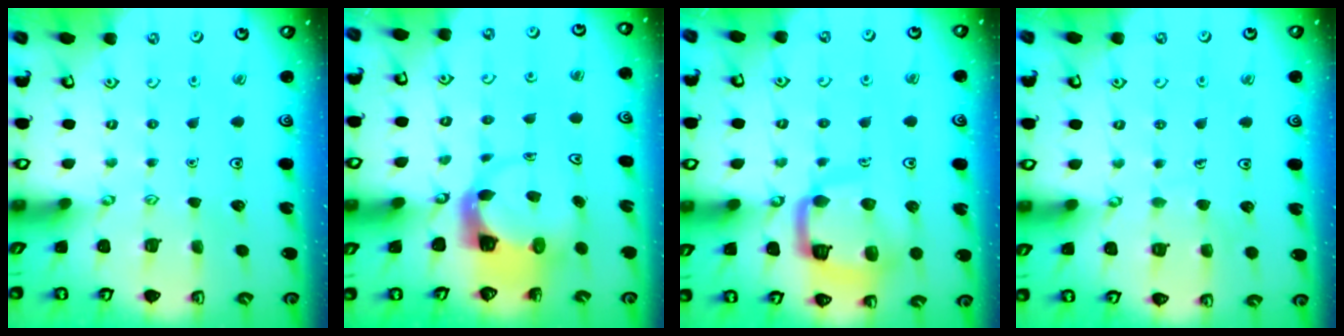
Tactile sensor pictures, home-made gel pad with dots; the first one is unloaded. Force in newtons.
{"total": 5.6, "press": 5.6, "slide": 0.8}
{"total": 14.8, "press": 14.7, "slide": 1.6}
{"total": 4.7, "press": 4.7, "slide": 0.4}